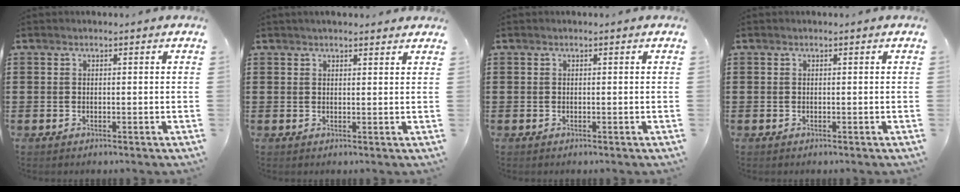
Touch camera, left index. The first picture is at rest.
{"total": 1.7, "force": [1.6, 0.3, 0.5], "torque": [-0.013, 0.005, 0.030]}
{"total": 0.0}
{"total": 0.0}